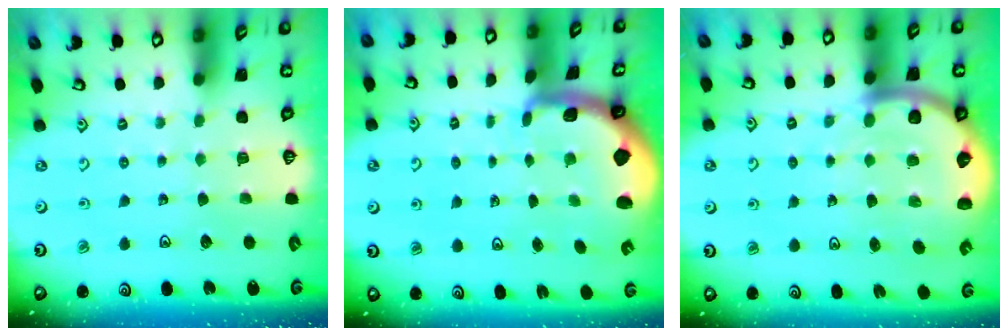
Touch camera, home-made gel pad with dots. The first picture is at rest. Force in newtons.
{"total": 1.7, "press": 1.6, "slide": 0.4}
{"total": 8.6, "press": 8.4, "slide": 1.7}